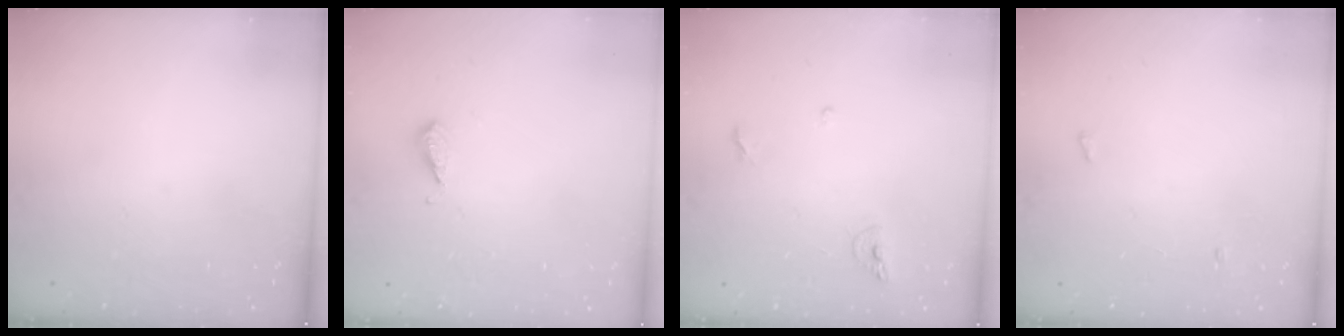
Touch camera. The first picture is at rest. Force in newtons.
{"total": 6.2, "press": 6.2, "slide": 0.8}
{"total": 6.8, "press": 6.6, "slide": 1.2}
{"total": 6.9, "press": 2.8, "slide": 6.3}